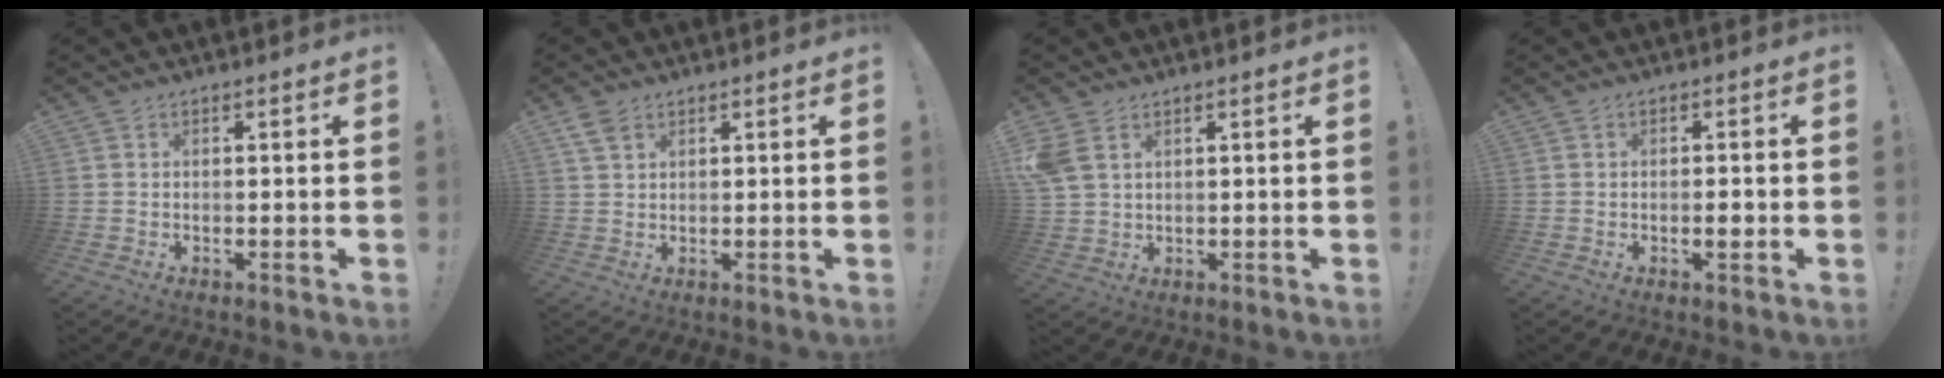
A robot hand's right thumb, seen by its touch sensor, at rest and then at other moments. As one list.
[{"total": 4.1, "force": [2.5, 2.3, 2.2], "torque": [-0.043, -0.005, 0.050]}, {"total": 5.6, "force": [2.8, 3.3, 3.5], "torque": [-0.075, -0.003, 0.058]}, {"total": 2.3, "force": [-0.8, 0.6, 2.1], "torque": [-0.030, 0.001, -0.015]}]